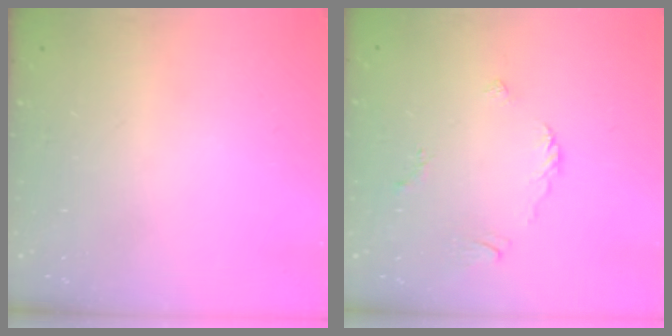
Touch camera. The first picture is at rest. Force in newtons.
{"total": 2.3, "press": 2.3, "slide": 0.5}